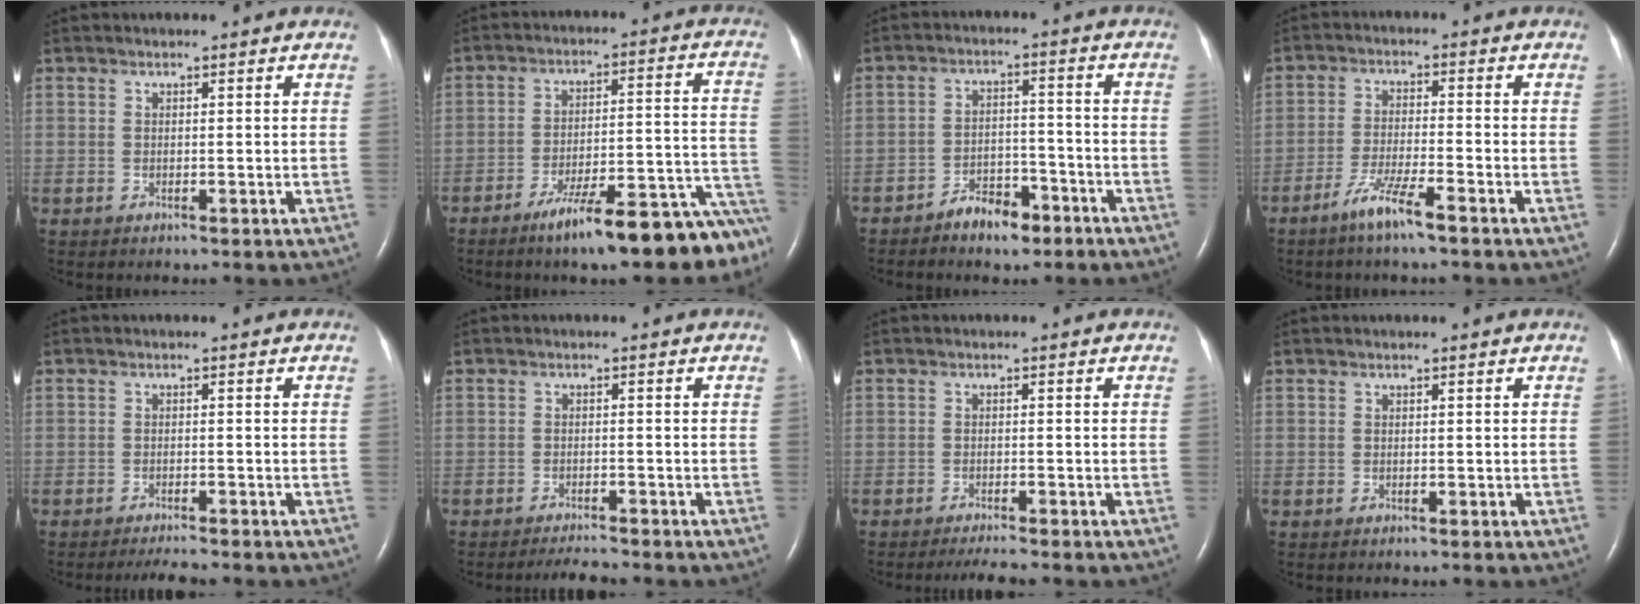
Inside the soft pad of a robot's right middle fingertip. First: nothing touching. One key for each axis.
{"total": 17.3, "fx": -13.6, "fy": 2.5, "fz": 10.4, "tx": -0.078, "ty": 0.051, "tz": -0.200}
{"total": 5.7, "fx": -4.3, "fy": 2.5, "fz": 2.8, "tx": -0.045, "ty": 0.013, "tz": -0.066}
{"total": 5.6, "fx": -4.0, "fy": -0.2, "fz": 4.0, "tx": -0.082, "ty": -0.010, "tz": -0.080}
{"total": 2.8, "fx": -2.5, "fy": 0.0, "fz": 1.1, "tx": -0.021, "ty": -0.008, "tz": -0.037}
{"total": 2.7, "fx": -2.6, "fy": -0.3, "fz": 0.5, "tx": -0.016, "ty": -0.014, "tz": -0.041}
{"total": 2.9, "fx": -2.5, "fy": -0.3, "fz": 1.3, "tx": -0.025, "ty": -0.009, "tz": -0.041}
{"total": 0.0}